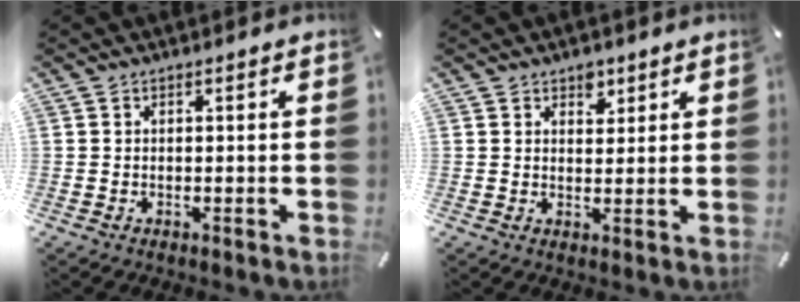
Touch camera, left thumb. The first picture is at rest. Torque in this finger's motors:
{"motor_torque": [0.33, 0.27, 0.42, -0.39, 0.00]}